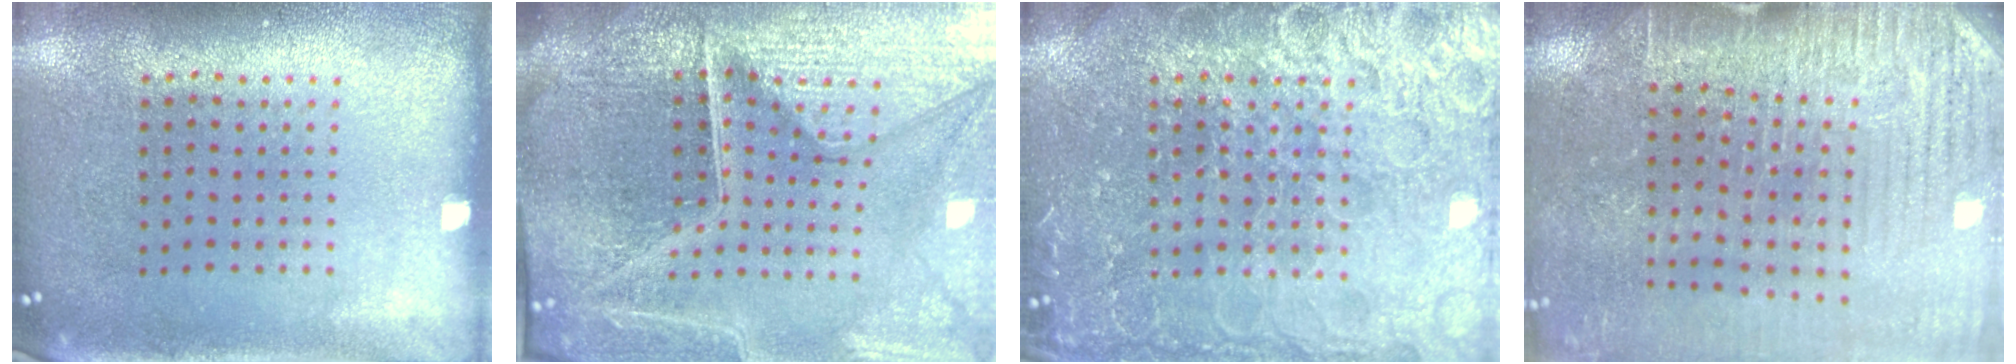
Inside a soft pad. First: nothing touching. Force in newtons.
{"total": 6.5, "press": 5.9, "slide": 2.8}
{"total": 7.0, "press": 6.9, "slide": 0.8}
{"total": 3.6, "press": 3.6, "slide": 0.4}